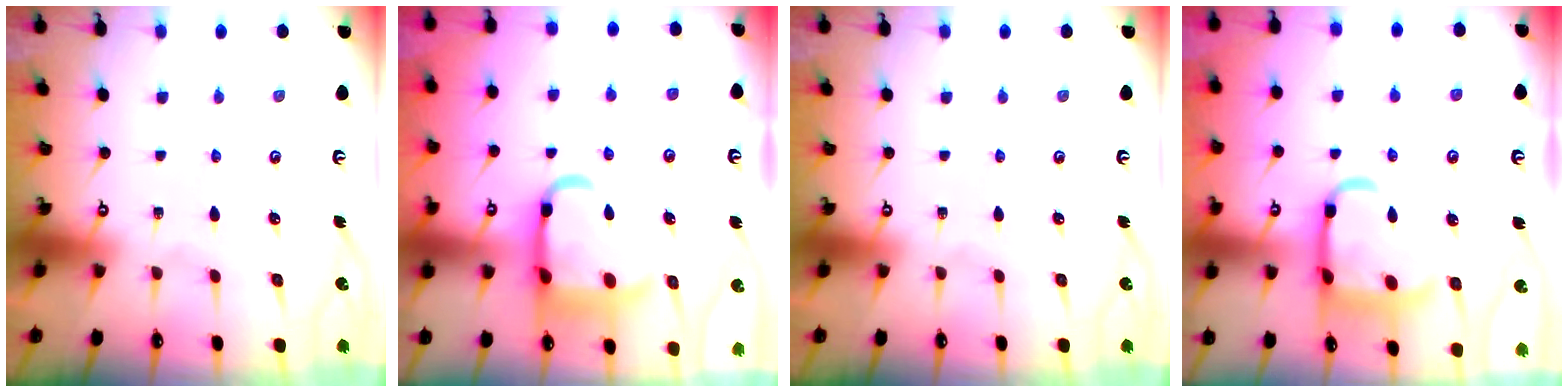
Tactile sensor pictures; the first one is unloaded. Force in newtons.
{"total": 14.8, "press": 14.7, "slide": 1.7}
{"total": 0.0}
{"total": 15.0, "press": 15.0, "slide": 1.3}